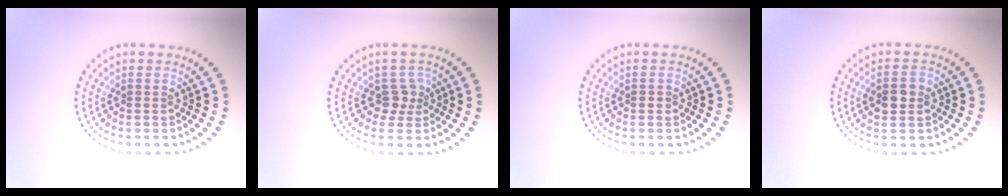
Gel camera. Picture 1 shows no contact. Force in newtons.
{"total": 1.7, "press": 1.3, "slide": 1.1}
{"total": 0.7, "press": 0.7, "slide": 0.1}
{"total": 2.5, "press": 2.5, "slide": 0.2}